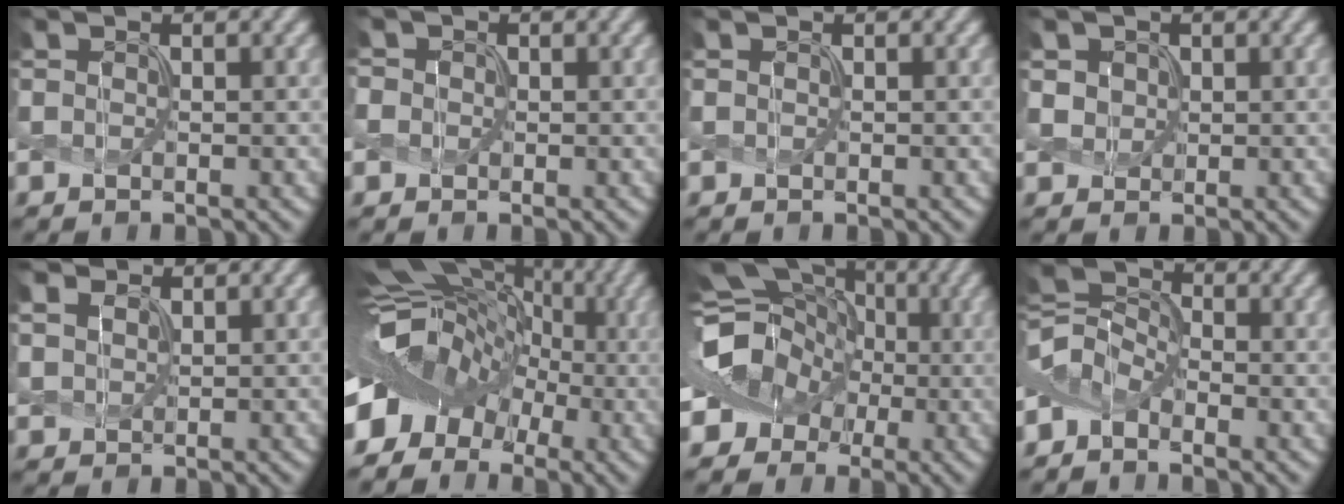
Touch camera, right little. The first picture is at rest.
{"total": 1.7, "force": [0.2, 1.6, 0.5], "torque": [-0.011, 0.006, -0.005]}
{"total": 0.0}
{"total": 1.6, "force": [0.6, 1.4, 0.5], "torque": [-0.016, -0.002, 0.020]}
{"total": 2.5, "force": [1.8, 1.4, 1.1], "torque": [-0.038, 0.007, 0.036]}
{"total": 8.5, "force": [-2.7, 6.9, 4.1], "torque": [-0.075, 0.018, -0.068]}
{"total": 12.7, "force": [-1.6, 11.7, 4.7], "torque": [-0.121, 0.030, -0.058]}
{"total": 4.0, "force": [-1.7, 2.7, 2.3], "torque": [-0.053, 0.014, -0.047]}